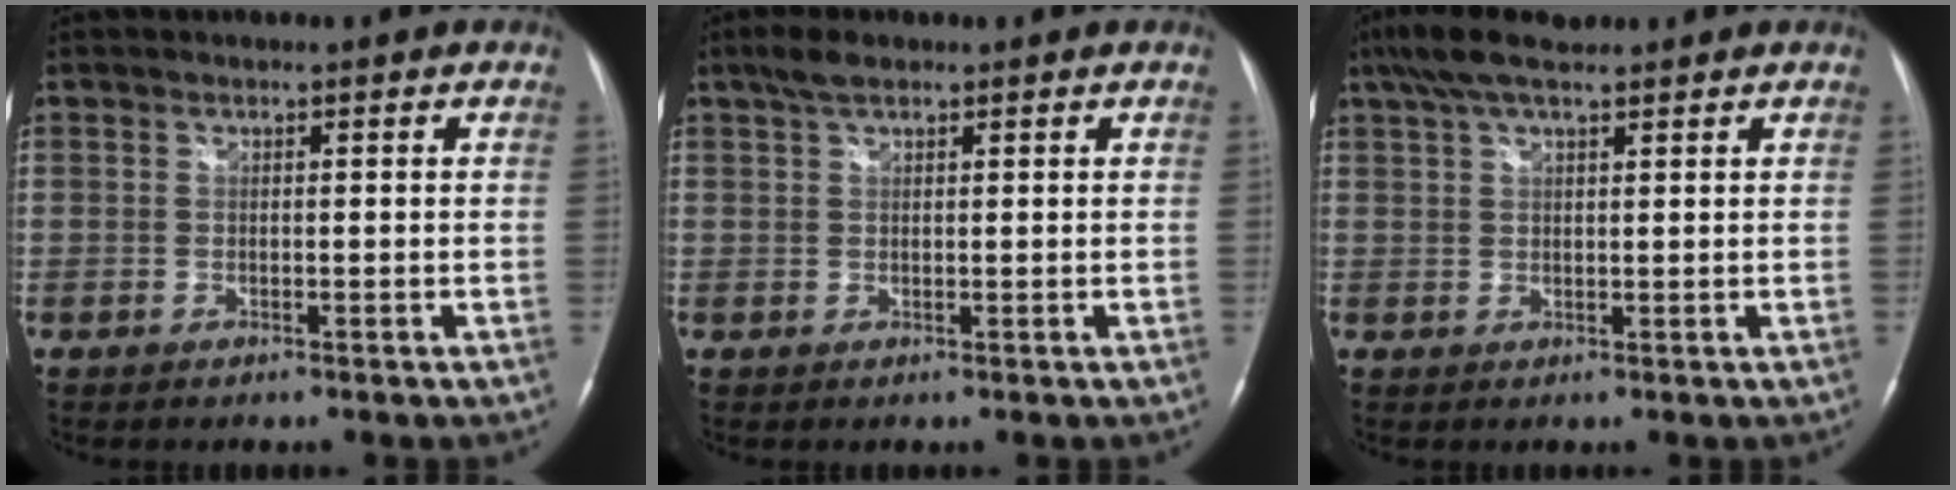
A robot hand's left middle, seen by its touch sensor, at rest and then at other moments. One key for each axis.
{"total": 2.8, "fx": 2.0, "fy": 1.0, "fz": 1.7, "tx": -0.041, "ty": 0.009, "tz": 0.037}
{"total": 6.7, "fx": 5.2, "fy": 1.5, "fz": 4.0, "tx": -0.086, "ty": 0.029, "tz": 0.093}